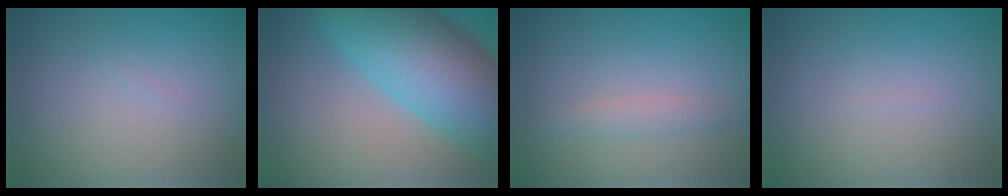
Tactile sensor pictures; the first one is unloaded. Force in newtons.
{"total": 12.3, "press": 12.3, "slide": 0.5}
{"total": 1.2, "press": 1.2, "slide": 0.1}
{"total": 0.0}